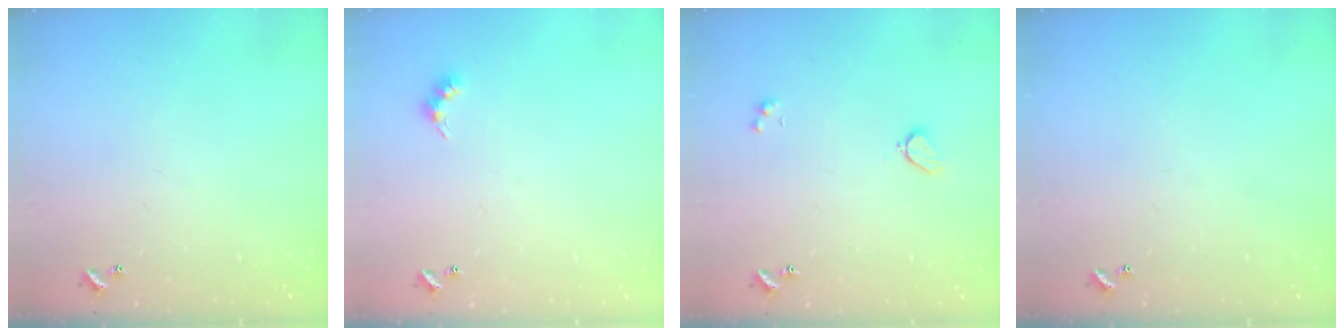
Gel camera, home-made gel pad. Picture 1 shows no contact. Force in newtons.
{"total": 3.9, "press": 3.8, "slide": 0.6}
{"total": 2.0, "press": 1.9, "slide": 0.6}
{"total": 0.0}